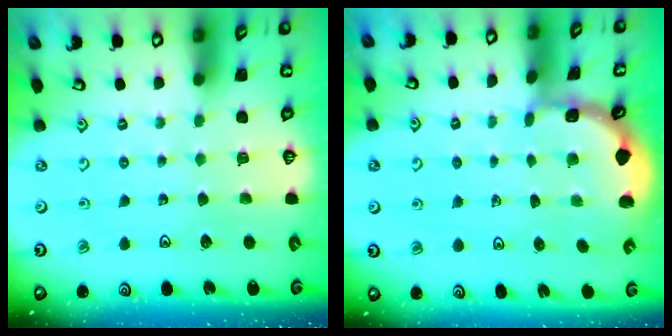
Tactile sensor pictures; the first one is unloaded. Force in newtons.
{"total": 1.3, "press": 1.3, "slide": 0.3}